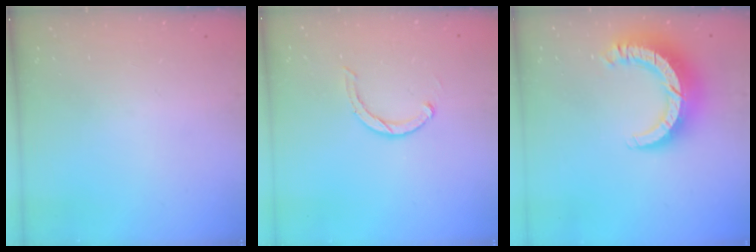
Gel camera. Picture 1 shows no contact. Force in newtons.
{"total": 3.5, "press": 3.4, "slide": 0.6}
{"total": 12.1, "press": 12.0, "slide": 1.2}